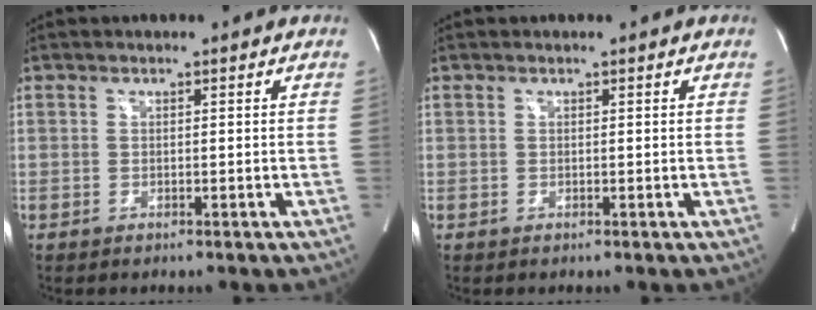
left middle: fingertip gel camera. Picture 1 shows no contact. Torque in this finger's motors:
{"motor_torque": [-0.03, 0.00, -0.01, 0.00]}